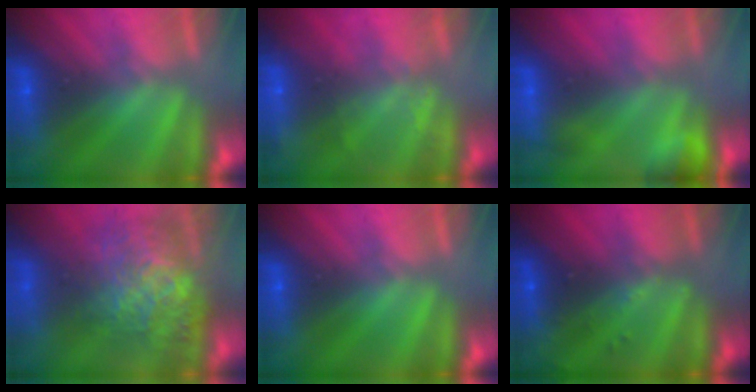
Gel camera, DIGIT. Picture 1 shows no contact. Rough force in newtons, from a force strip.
{"total": 2.3}
{"total": 5.4}
{"total": 7.4}
{"total": 0.0}
{"total": 2.9}